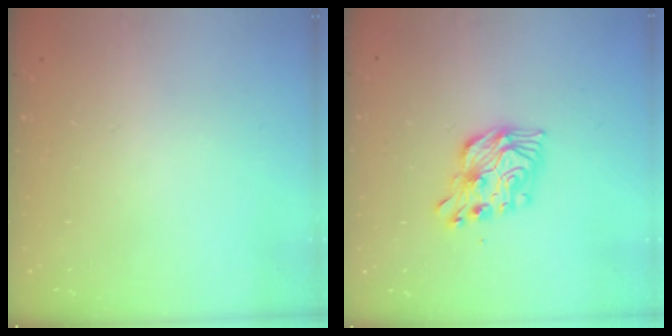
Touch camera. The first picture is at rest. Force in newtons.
{"total": 11.6, "press": 11.6, "slide": 0.3}